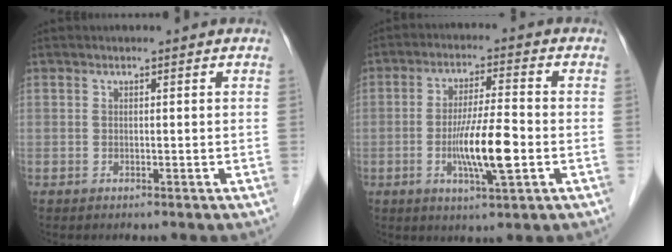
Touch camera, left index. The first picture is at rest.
{"total": 8.7, "force": [-2.1, 0.5, 8.5], "torque": [-0.161, -0.011, -0.041]}